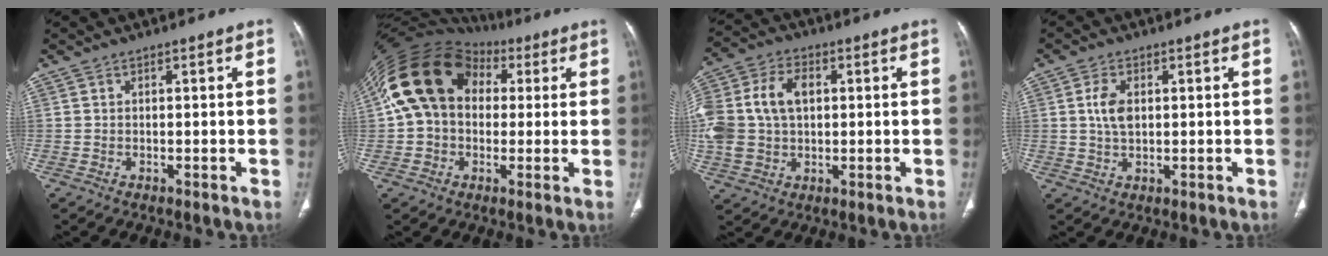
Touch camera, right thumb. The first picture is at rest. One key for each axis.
{"total": 17.8, "fx": 4.1, "fy": 13.8, "fz": 10.5, "tx": -0.194, "ty": 0.046, "tz": 0.067}
{"total": 17.6, "fx": 2.3, "fy": 12.5, "fz": 12.1, "tx": -0.288, "ty": 0.020, "tz": 0.047}
{"total": 4.4, "fx": 0.8, "fy": 2.6, "fz": 3.5, "tx": -0.071, "ty": -0.003, "tz": 0.016}